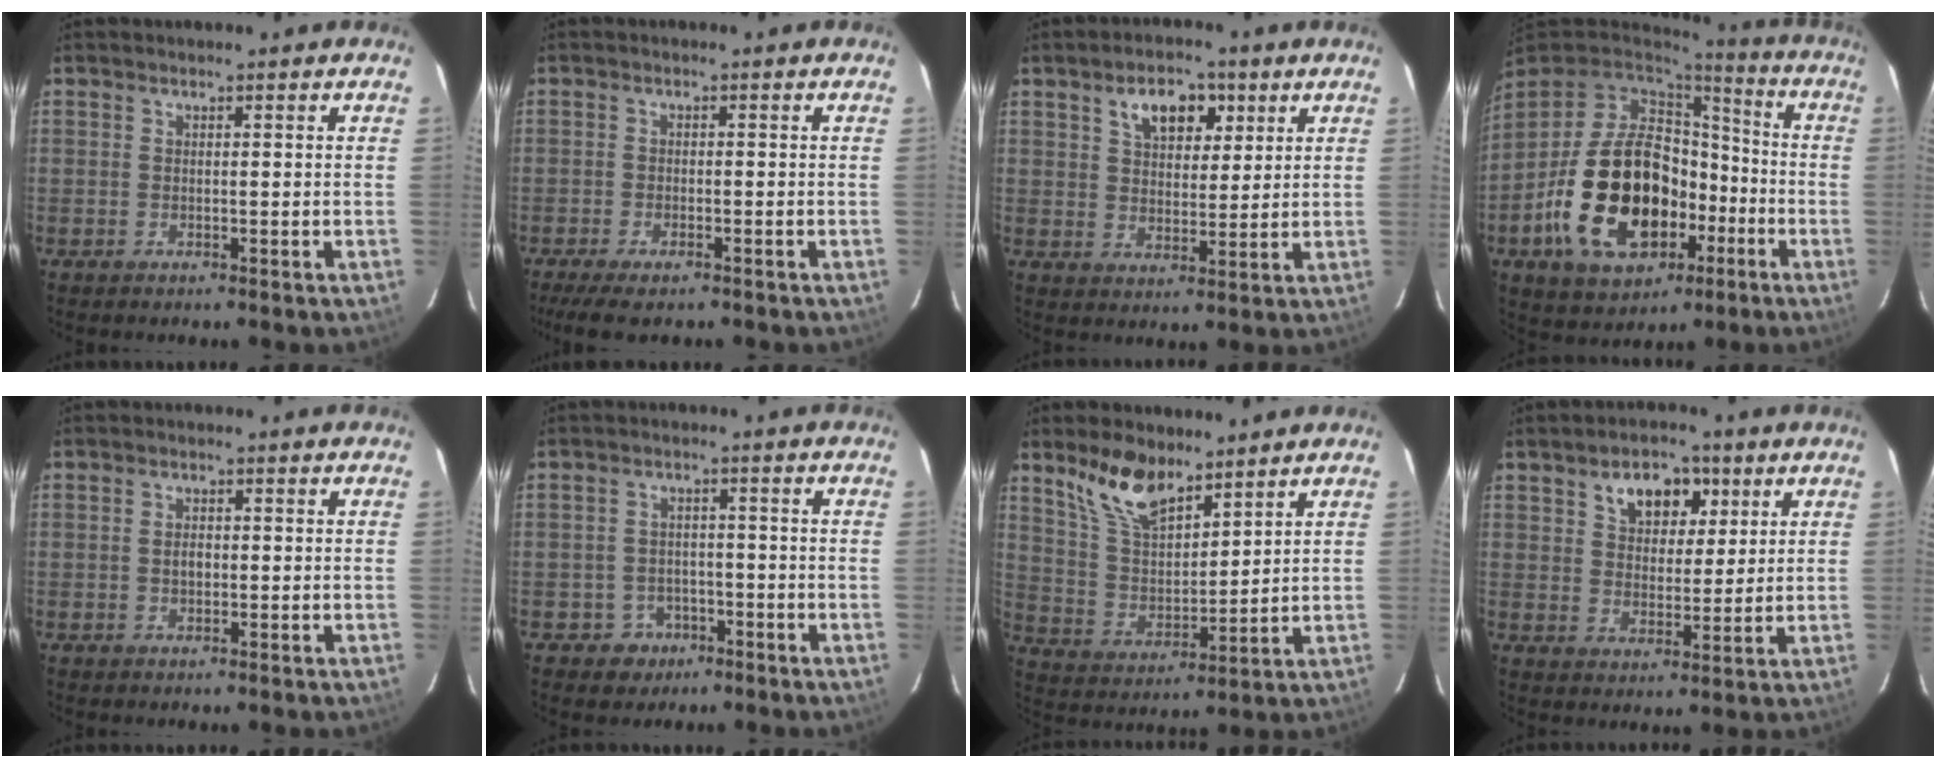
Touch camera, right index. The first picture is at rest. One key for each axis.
{"total": 7.3, "fx": -5.6, "fy": 2.1, "fz": 4.1, "tx": -0.098, "ty": -0.027, "tz": -0.097}
{"total": 8.3, "fx": 4.2, "fy": 4.9, "fz": 5.2, "tx": -0.087, "ty": 0.018, "tz": 0.070}
{"total": 23.6, "fx": -7.2, "fy": 14.7, "fz": 17.0, "tx": -0.353, "ty": 0.011, "tz": -0.097}
{"total": 1.9, "fx": -0.2, "fy": 1.3, "fz": 1.4, "tx": -0.026, "ty": 0.004, "tz": -0.004}
{"total": 5.2, "fx": -2.9, "fy": 4.4, "fz": 0.6, "tx": -0.026, "ty": 0.018, "tz": -0.035}
{"total": 11.6, "fx": 8.5, "fy": 4.8, "fz": 6.3, "tx": -0.119, "ty": 0.009, "tz": 0.171}
{"total": 8.8, "fx": 4.5, "fy": 5.6, "fz": 5.1, "tx": -0.087, "ty": 0.019, "tz": 0.076}